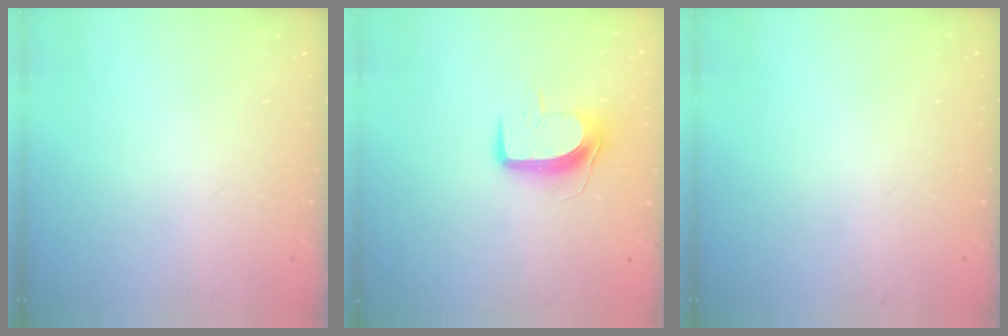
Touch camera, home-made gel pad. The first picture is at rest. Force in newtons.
{"total": 9.1, "press": 9.1, "slide": 0.1}
{"total": 0.0}